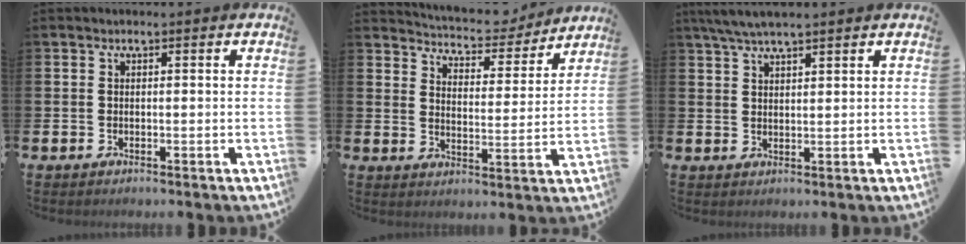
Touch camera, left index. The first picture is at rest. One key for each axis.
{"total": 5.8, "fx": 5.7, "fy": 1.2, "fz": 0.5, "tx": -0.026, "ty": -0.049, "tz": 0.095}
{"total": 4.5, "fx": 3.9, "fy": 0.7, "fz": 2.1, "tx": -0.055, "ty": -0.002, "tz": 0.073}